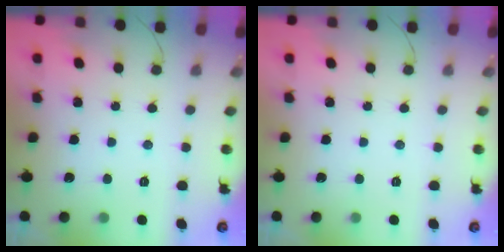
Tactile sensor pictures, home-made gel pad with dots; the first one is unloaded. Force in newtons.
{"total": 0.0}